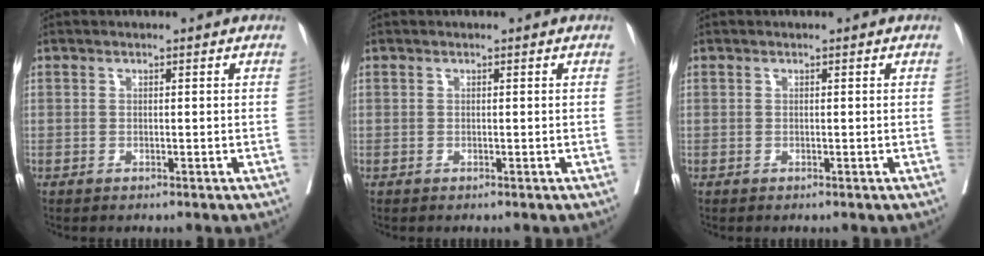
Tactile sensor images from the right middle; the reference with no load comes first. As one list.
[{"total": 0.0}, {"total": 0.0}]